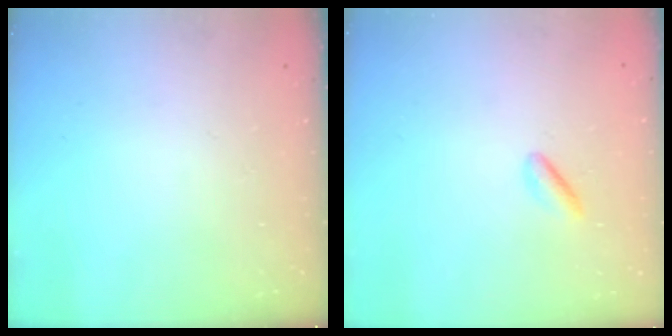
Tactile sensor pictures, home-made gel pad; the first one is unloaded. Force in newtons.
{"total": 1.9, "press": 1.7, "slide": 0.8}